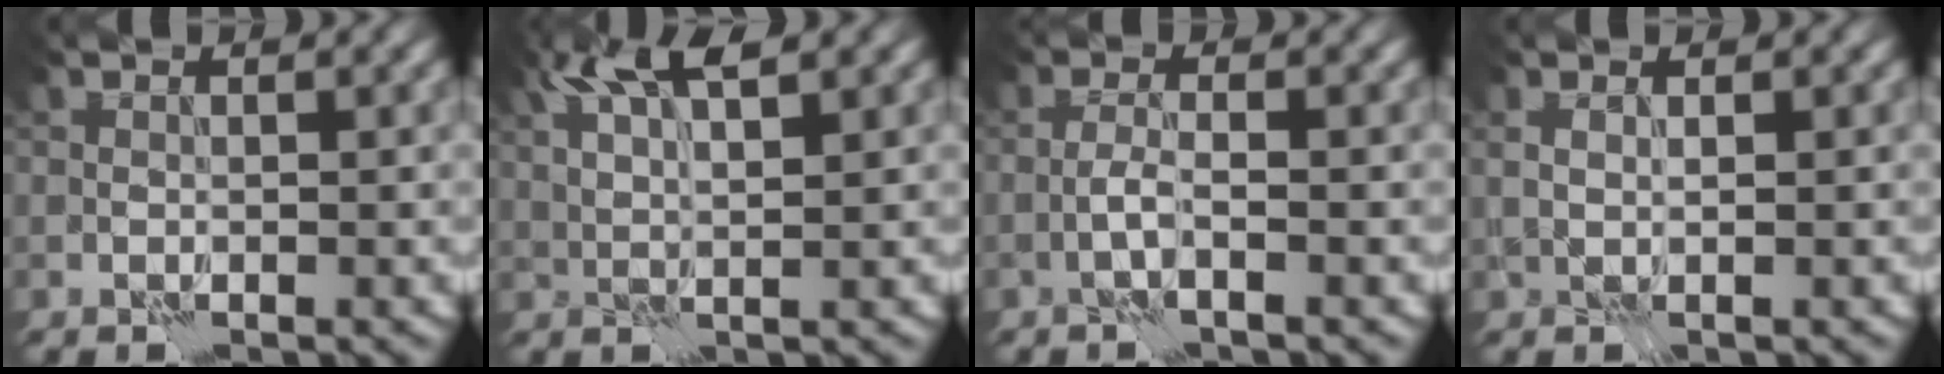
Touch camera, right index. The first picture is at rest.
{"total": 4.6, "force": [3.3, 0.6, 3.2], "torque": [-0.068, 0.009, 0.064]}
{"total": 0.9, "force": [-0.2, -0.6, 0.7], "torque": [-0.020, 0.004, -0.005]}
{"total": 1.1, "force": [1.0, -0.6, -0.1], "torque": [0.000, -0.002, 0.024]}